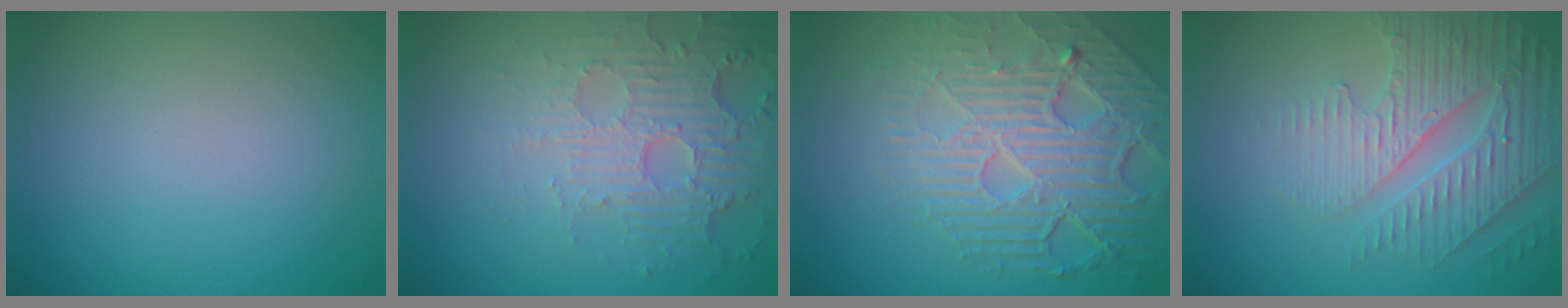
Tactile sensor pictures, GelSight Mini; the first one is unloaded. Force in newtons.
{"total": 5.5, "press": 3.5, "slide": 4.2}
{"total": 8.0, "press": 5.5, "slide": 5.8}
{"total": 4.5, "press": 4.2, "slide": 1.8}